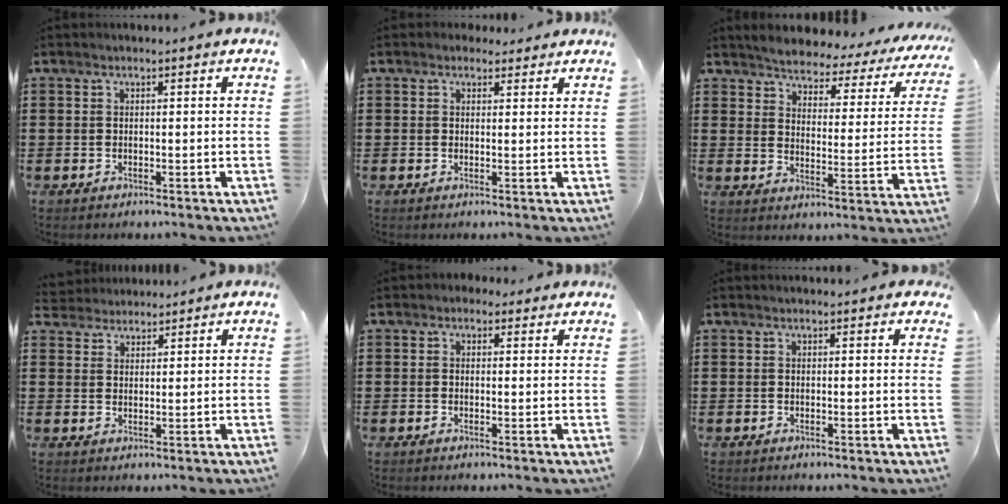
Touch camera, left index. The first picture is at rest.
{"total": 1.8, "force": [1.4, 1.1, 0.3], "torque": [-0.003, 0.004, 0.026]}
{"total": 2.9, "force": [2.8, 0.4, 0.3], "torque": [-0.031, -0.028, 0.039]}
{"total": 2.6, "force": [2.4, 1.1, -0.3], "torque": [-0.006, 0.001, 0.045]}
{"total": 1.4, "force": [0.7, 1.1, 0.5], "torque": [-0.013, 0.007, 0.013]}
{"total": 0.6, "force": [0.4, 0.3, 0.4], "torque": [-0.008, 0.003, 0.008]}